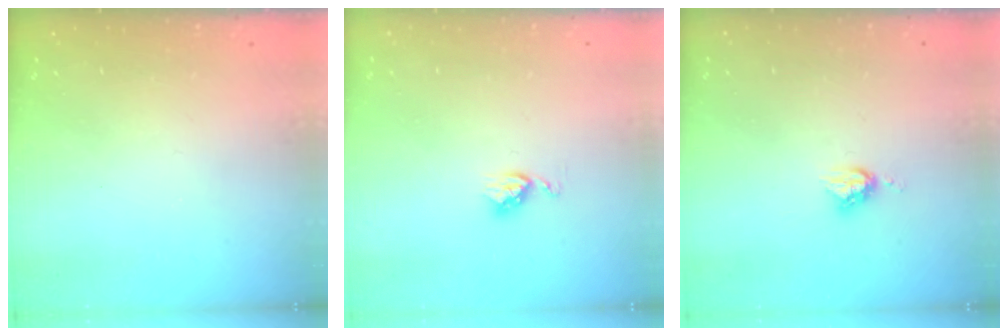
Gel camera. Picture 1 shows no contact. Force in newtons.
{"total": 3.7, "press": 3.7, "slide": 0.5}
{"total": 5.1, "press": 5.1, "slide": 0.0}